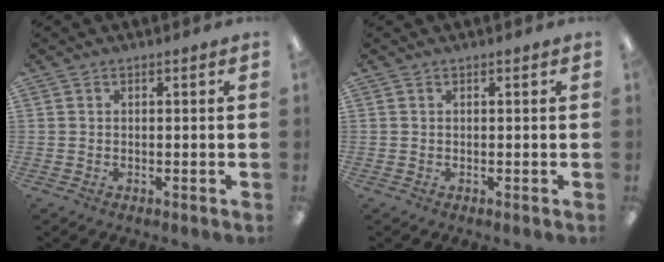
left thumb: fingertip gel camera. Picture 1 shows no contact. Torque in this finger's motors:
{"motor_torque": [0.00, 0.00, 0.01, 0.01, 0.00]}